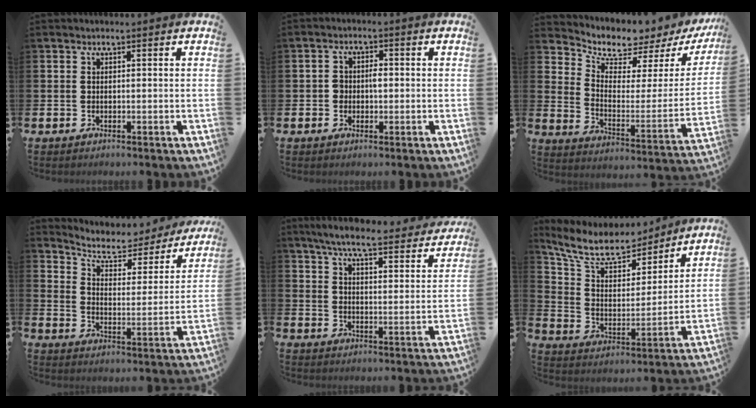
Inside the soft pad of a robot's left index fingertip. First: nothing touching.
{"total": 2.1, "force": [-0.2, 1.5, 1.4], "torque": [-0.017, 0.004, -0.008]}
{"total": 5.4, "force": [5.0, 2.0, 0.5], "torque": [-0.043, -0.047, 0.079]}
{"total": 6.8, "force": [5.9, 2.6, 2.3], "torque": [-0.075, -0.039, 0.097]}
{"total": 6.8, "force": [6.2, 0.4, 2.9], "torque": [-0.075, -0.042, 0.101]}
{"total": 10.9, "force": [9.6, 3.8, 3.6], "torque": [-0.117, -0.057, 0.170]}